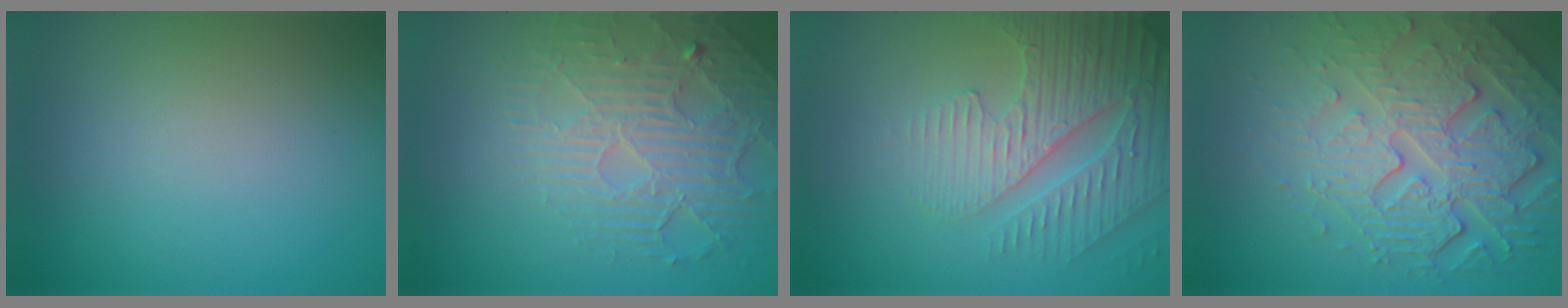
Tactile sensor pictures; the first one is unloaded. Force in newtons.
{"total": 4.2, "press": 3.9, "slide": 1.6}
{"total": 4.4, "press": 4.3, "slide": 0.5}
{"total": 6.9, "press": 5.5, "slide": 4.2}